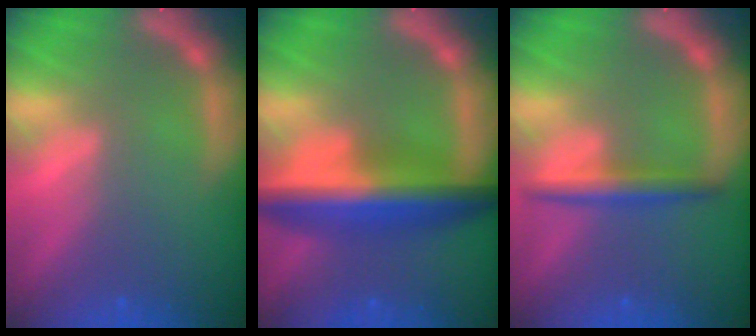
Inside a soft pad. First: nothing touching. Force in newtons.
{"total": 8.5}
{"total": 3.0}